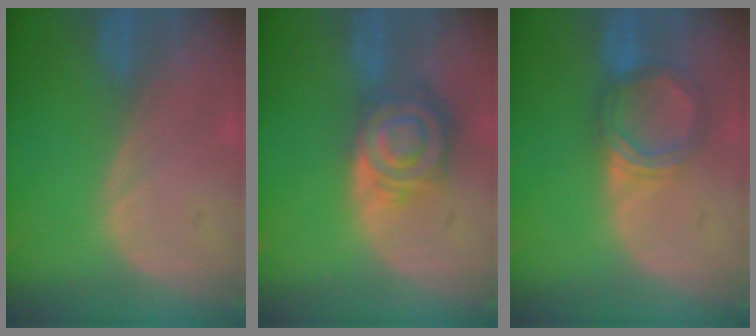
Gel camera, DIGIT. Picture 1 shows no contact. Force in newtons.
{"total": 8.5, "press": 7.4, "slide": 4.3}
{"total": 5.5, "press": 5.2, "slide": 1.7}